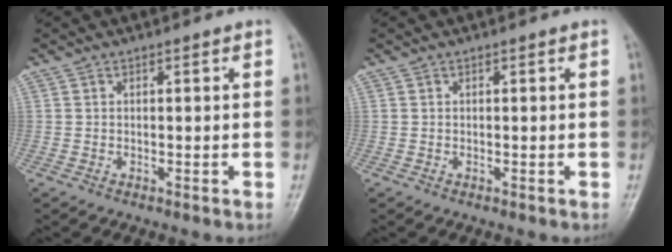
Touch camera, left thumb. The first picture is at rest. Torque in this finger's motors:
{"motor_torque": [0.00, 0.00, -0.08, -0.02, 0.00]}